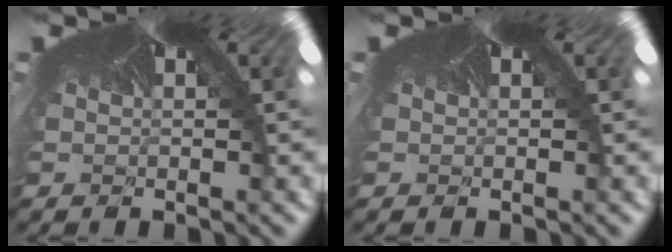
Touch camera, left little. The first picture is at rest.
{"total": 0.0}